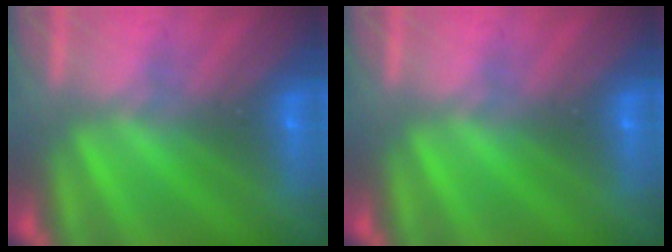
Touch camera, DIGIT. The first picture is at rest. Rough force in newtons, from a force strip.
{"total": 0.0}